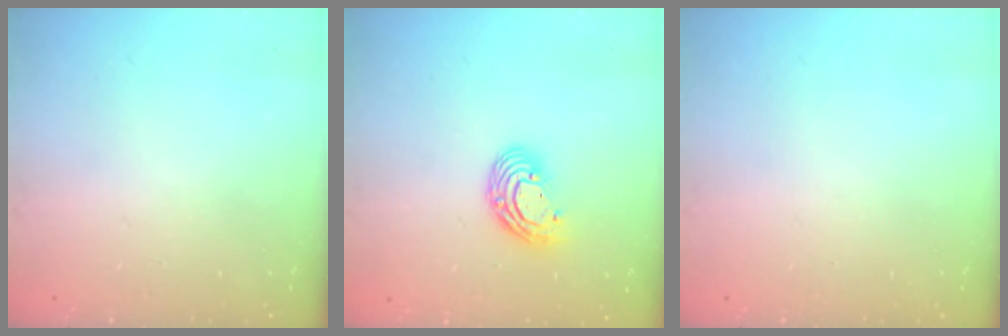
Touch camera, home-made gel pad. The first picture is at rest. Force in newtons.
{"total": 9.5, "press": 9.5, "slide": 0.6}
{"total": 0.0}